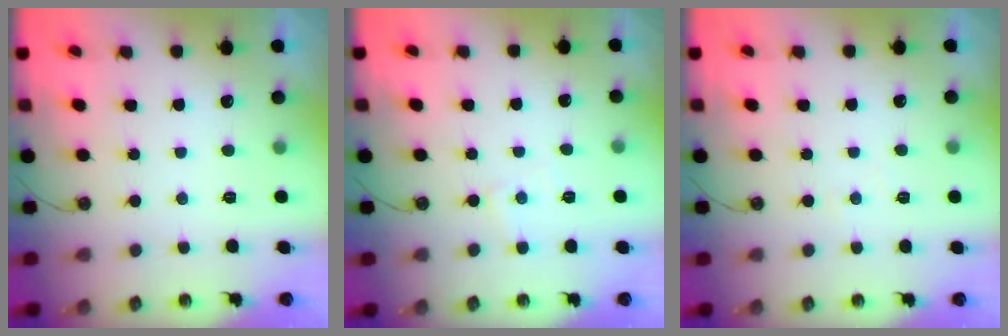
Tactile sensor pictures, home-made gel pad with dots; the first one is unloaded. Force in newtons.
{"total": 4.0, "press": 3.9, "slide": 0.6}
{"total": 2.7, "press": 2.7, "slide": 0.4}